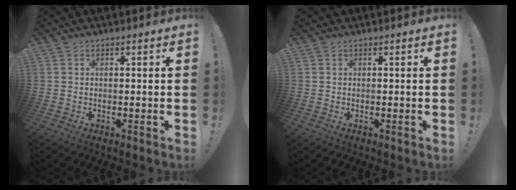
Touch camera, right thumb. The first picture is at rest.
{"total": 0.0}